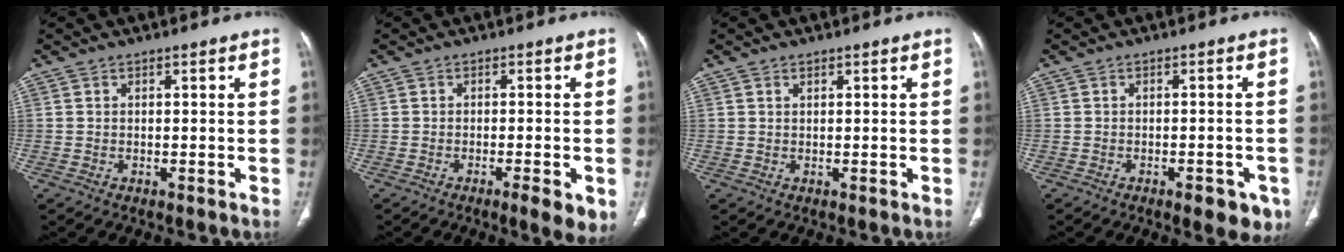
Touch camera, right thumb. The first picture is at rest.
{"total": 5.5, "force": [-2.3, 1.0, 4.9], "torque": [-0.072, -0.005, -0.031]}
{"total": 0.6, "force": [0.4, 0.3, 0.3], "torque": [-0.006, -0.001, 0.008]}
{"total": 6.1, "force": [-3.3, 2.5, 4.5], "torque": [-0.040, 0.009, -0.038]}